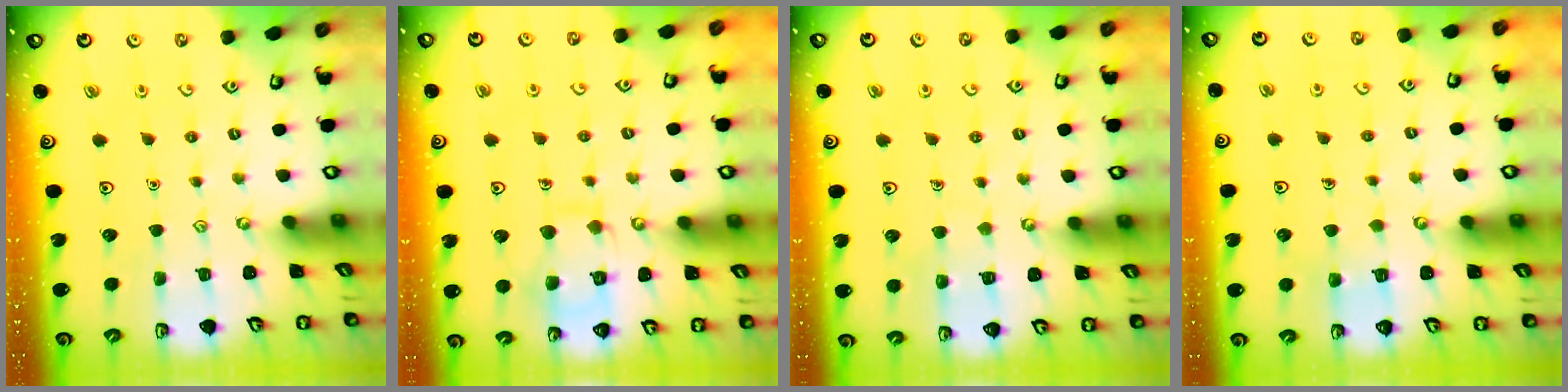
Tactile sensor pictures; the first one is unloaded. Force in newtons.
{"total": 11.0, "press": 11.0, "slide": 0.9}
{"total": 4.8, "press": 4.8, "slide": 0.4}
{"total": 2.2, "press": 2.2, "slide": 0.0}